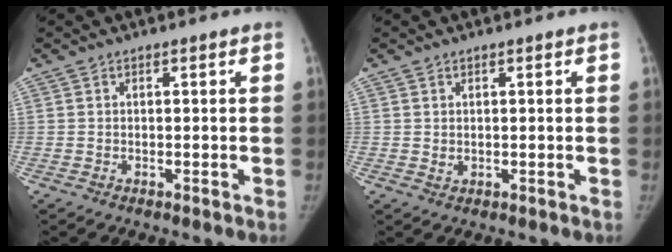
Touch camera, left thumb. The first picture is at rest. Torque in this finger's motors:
{"motor_torque": [-0.19, 0.18, 0.42, -0.20, 0.04]}